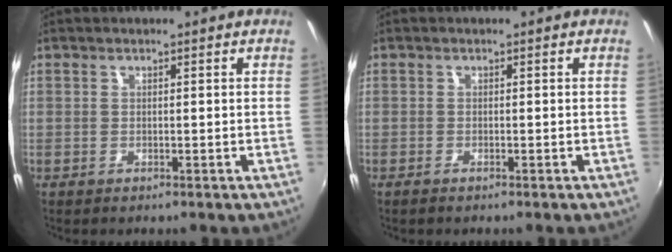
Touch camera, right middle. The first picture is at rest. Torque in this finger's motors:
{"motor_torque": [-0.34, -0.10, -0.03, -0.01]}